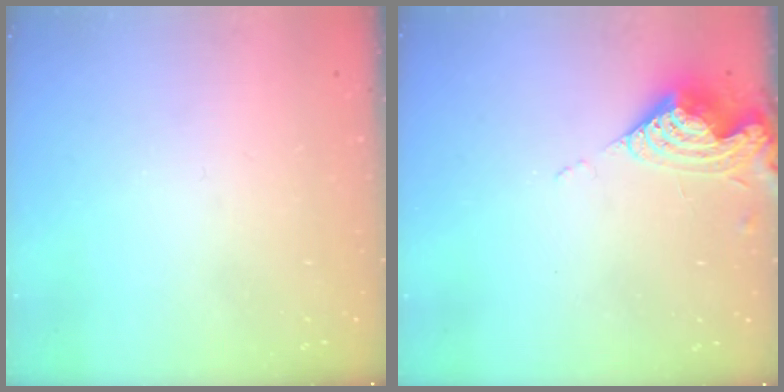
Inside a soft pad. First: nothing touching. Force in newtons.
{"total": 9.8, "press": 9.8, "slide": 0.8}